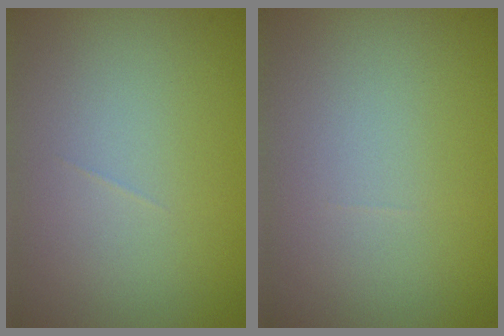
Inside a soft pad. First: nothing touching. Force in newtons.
{"total": 0.0}